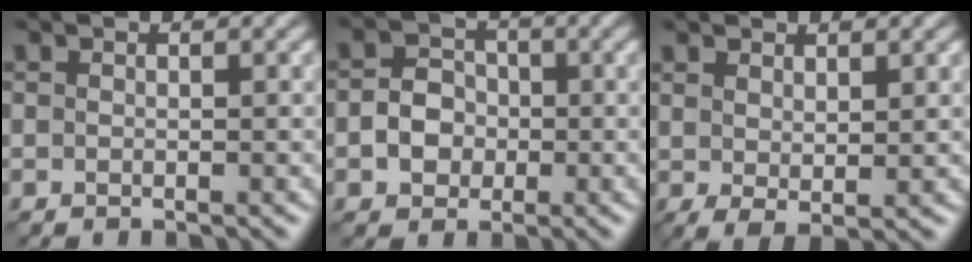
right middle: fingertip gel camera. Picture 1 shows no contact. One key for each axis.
{"total": 3.3, "fx": -0.6, "fy": 2.8, "fz": 1.6, "tx": -0.016, "ty": 0.002, "tz": -0.016}
{"total": 2.1, "fx": 0.9, "fy": 0.5, "fz": 1.8, "tx": -0.041, "ty": -0.004, "tz": 0.024}